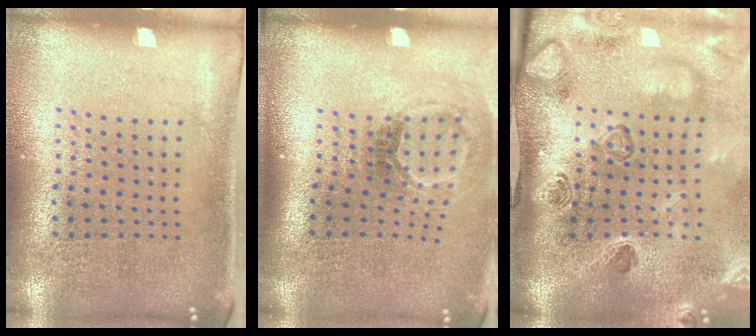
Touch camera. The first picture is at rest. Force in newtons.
{"total": 1.9, "press": 1.2, "slide": 1.5}
{"total": 4.6, "press": 3.1, "slide": 3.3}